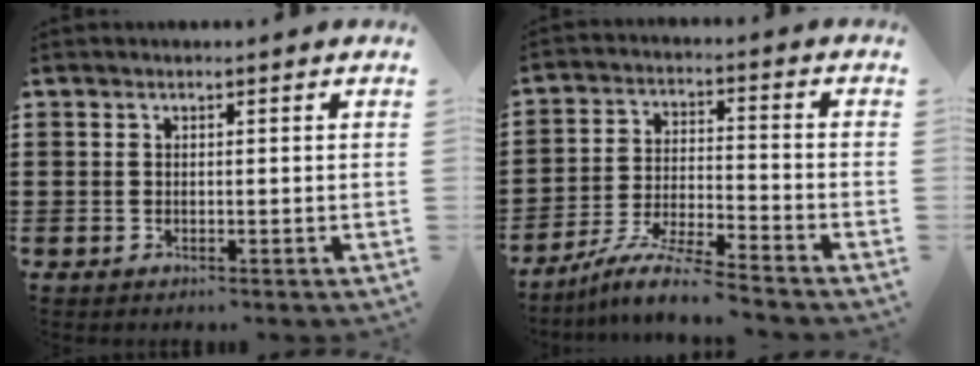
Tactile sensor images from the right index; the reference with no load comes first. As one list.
[{"total": 7.6, "force": [-6.9, -0.2, 3.0], "torque": [-0.061, -0.003, -0.136]}]